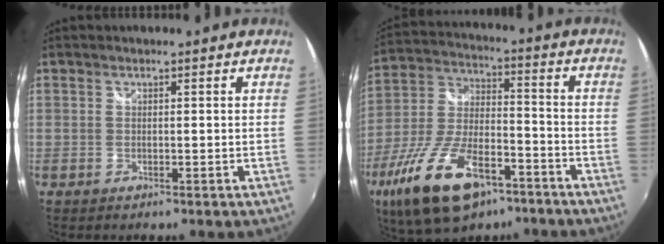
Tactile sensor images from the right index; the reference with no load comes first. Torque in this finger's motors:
{"motor_torque": [1.18, -0.77, 0.77, 0.18]}